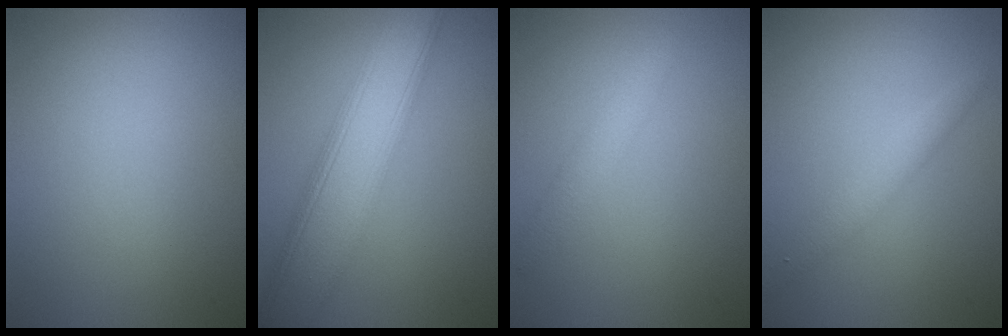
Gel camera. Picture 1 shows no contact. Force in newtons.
{"total": 8.5, "press": 8.5, "slide": 0.3}
{"total": 2.7, "press": 2.7, "slide": 0.2}
{"total": 1.9, "press": 1.9, "slide": 0.1}